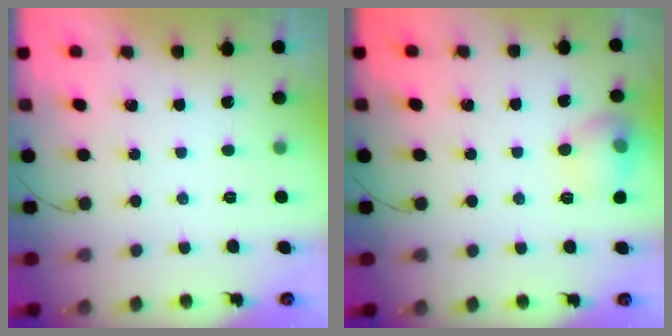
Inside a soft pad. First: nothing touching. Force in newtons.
{"total": 9.5, "press": 9.5, "slide": 0.5}